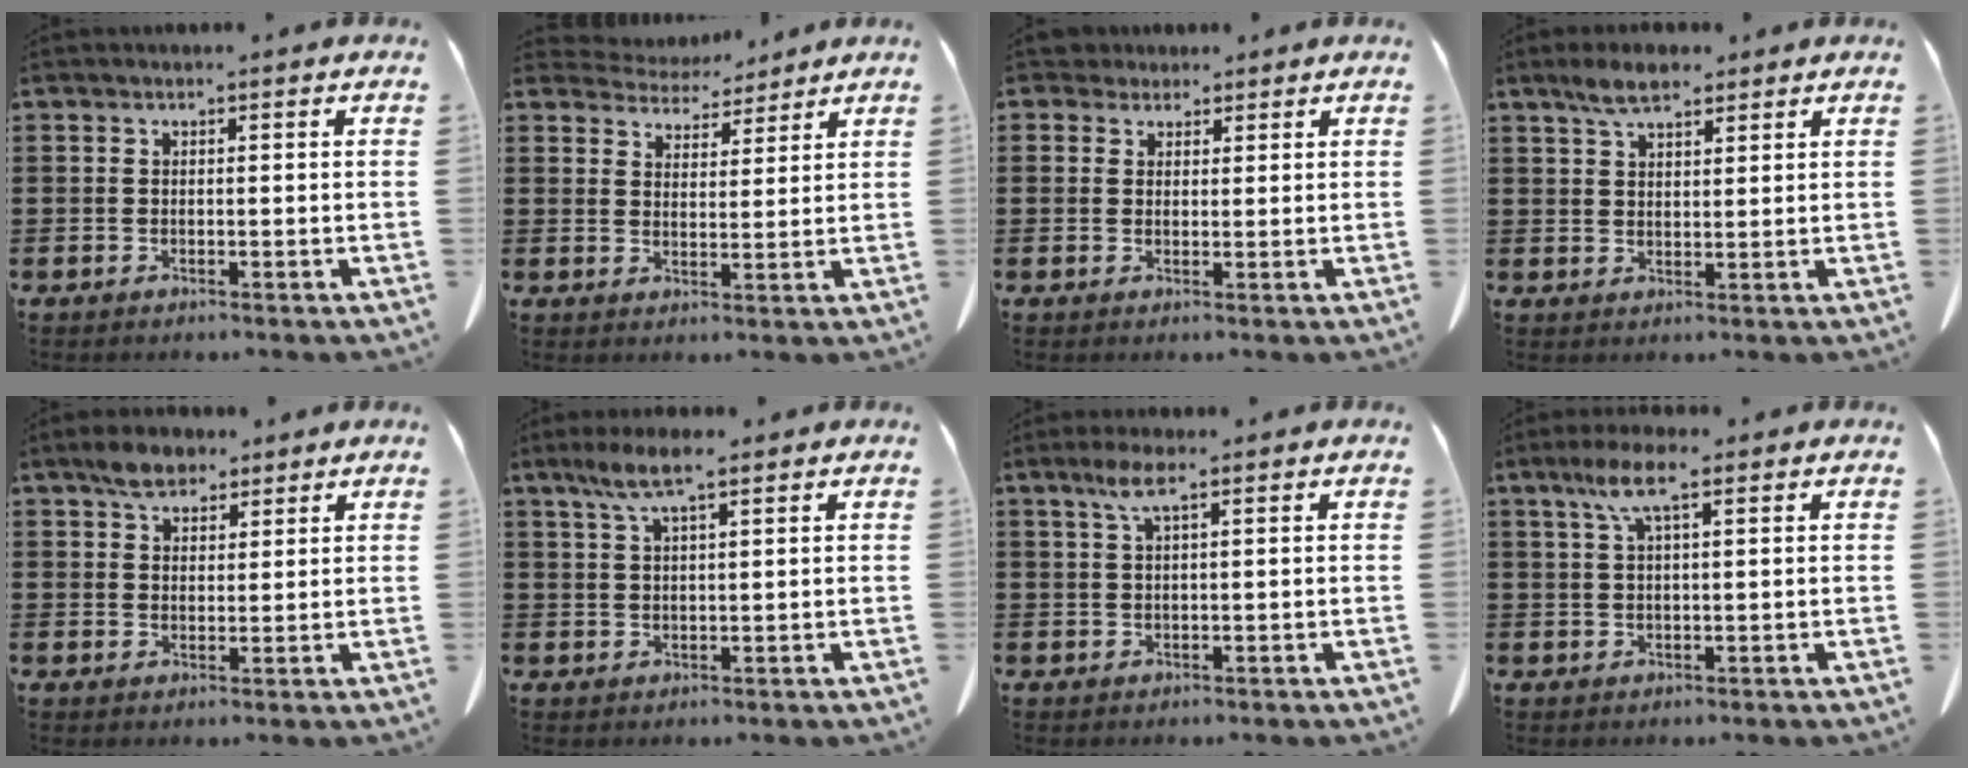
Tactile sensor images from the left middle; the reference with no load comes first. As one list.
[{"total": 4.5, "force": [4.3, 1.3, 0.3], "torque": [-0.025, -0.017, 0.077]}, {"total": 2.8, "force": [2.3, 1.5, 0.4], "torque": [-0.008, 0.004, 0.043]}, {"total": 4.8, "force": [3.5, 1.6, 2.8], "torque": [-0.062, 0.003, 0.064]}, {"total": 4.6, "force": [3.5, 2.3, 1.8], "torque": [-0.037, 0.006, 0.065]}, {"total": 5.4, "force": [3.3, 0.8, 4.1], "torque": [-0.088, 0.003, 0.058]}, {"total": 3.6, "force": [1.8, 0.6, 3.1], "torque": [-0.066, 0.005, 0.030]}, {"total": 5.8, "force": [3.0, 1.1, 4.8], "torque": [-0.101, 0.007, 0.052]}]